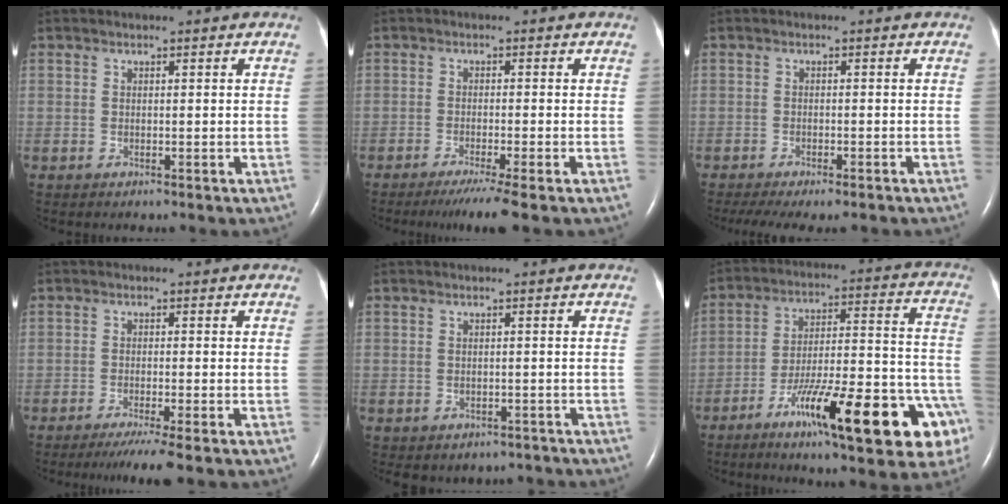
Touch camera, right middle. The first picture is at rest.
{"total": 5.1, "force": [-3.8, -1.0, 3.3], "torque": [-0.049, -0.014, -0.064]}
{"total": 9.4, "force": [-7.7, 2.4, 5.0], "torque": [-0.081, -0.009, -0.108]}
{"total": 4.9, "force": [-3.8, -0.7, 3.1], "torque": [-0.046, -0.012, -0.062]}
{"total": 4.7, "force": [-3.7, 2.8, 0.6], "torque": [-0.002, 0.018, -0.040]}
{"total": 22.9, "force": [-11.8, 3.7, 19.2], "torque": [-0.202, 0.019, -0.172]}